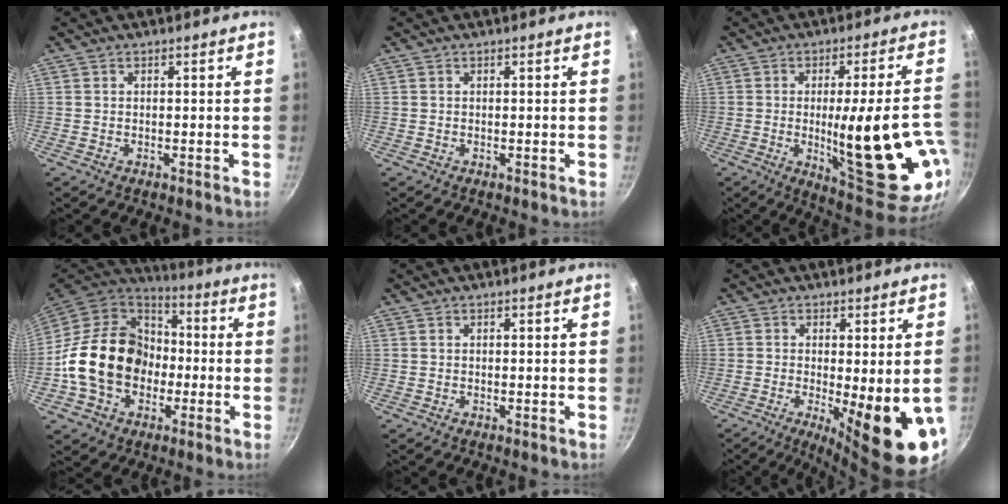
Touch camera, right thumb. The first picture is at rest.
{"total": 0.0}
{"total": 23.7, "force": [-4.7, 5.9, 22.4], "torque": [-0.286, -0.005, -0.047]}
{"total": 21.3, "force": [-3.2, 16.7, 12.8], "torque": [-0.205, 0.050, -0.060]}
{"total": 0.0}
{"total": 14.6, "force": [-3.2, 3.5, 13.8], "torque": [-0.174, -0.018, -0.033]}